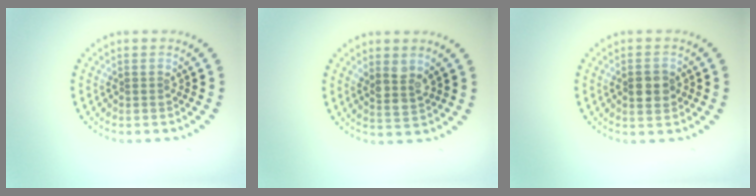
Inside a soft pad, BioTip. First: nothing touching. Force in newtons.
{"total": 2.3, "press": 2.1, "slide": 1.0}
{"total": 2.8, "press": 2.8, "slide": 0.1}